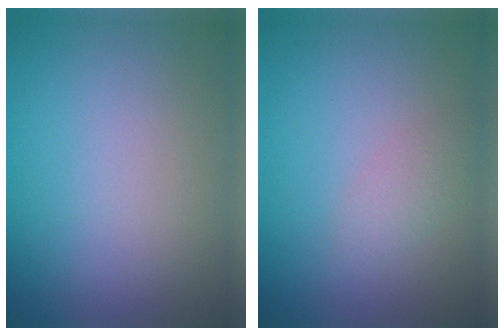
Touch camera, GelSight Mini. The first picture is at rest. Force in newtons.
{"total": 1.5, "press": 1.5, "slide": 0.1}